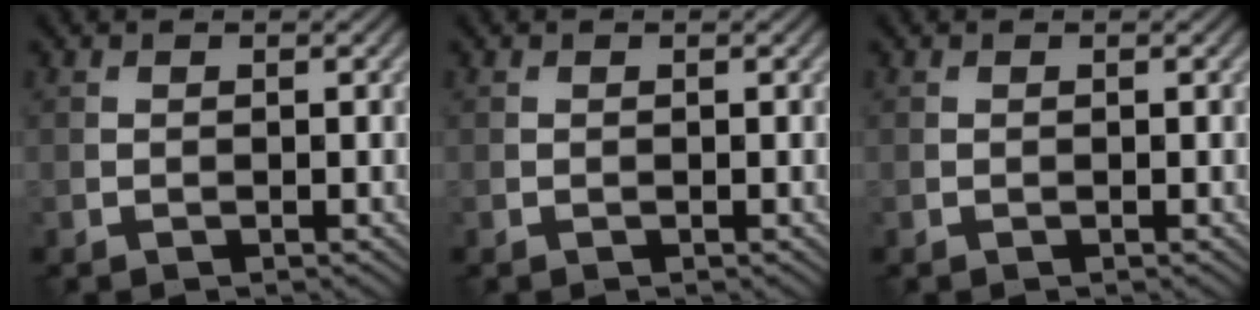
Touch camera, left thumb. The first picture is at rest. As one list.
[{"total": 0.0}, {"total": 0.0}]